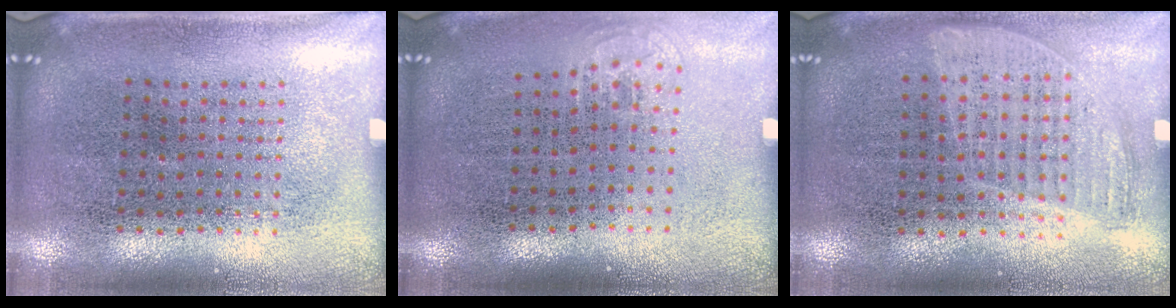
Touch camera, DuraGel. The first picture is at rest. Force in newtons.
{"total": 0.6, "press": 0.4, "slide": 0.4}
{"total": 0.9, "press": 0.8, "slide": 0.4}